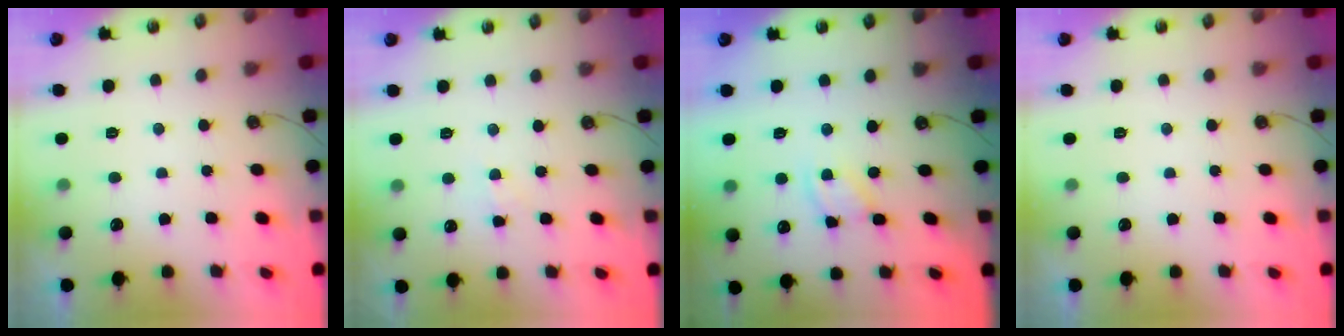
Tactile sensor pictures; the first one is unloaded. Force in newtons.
{"total": 3.8, "press": 3.7, "slide": 0.5}
{"total": 1.8, "press": 1.8, "slide": 0.3}
{"total": 0.0}